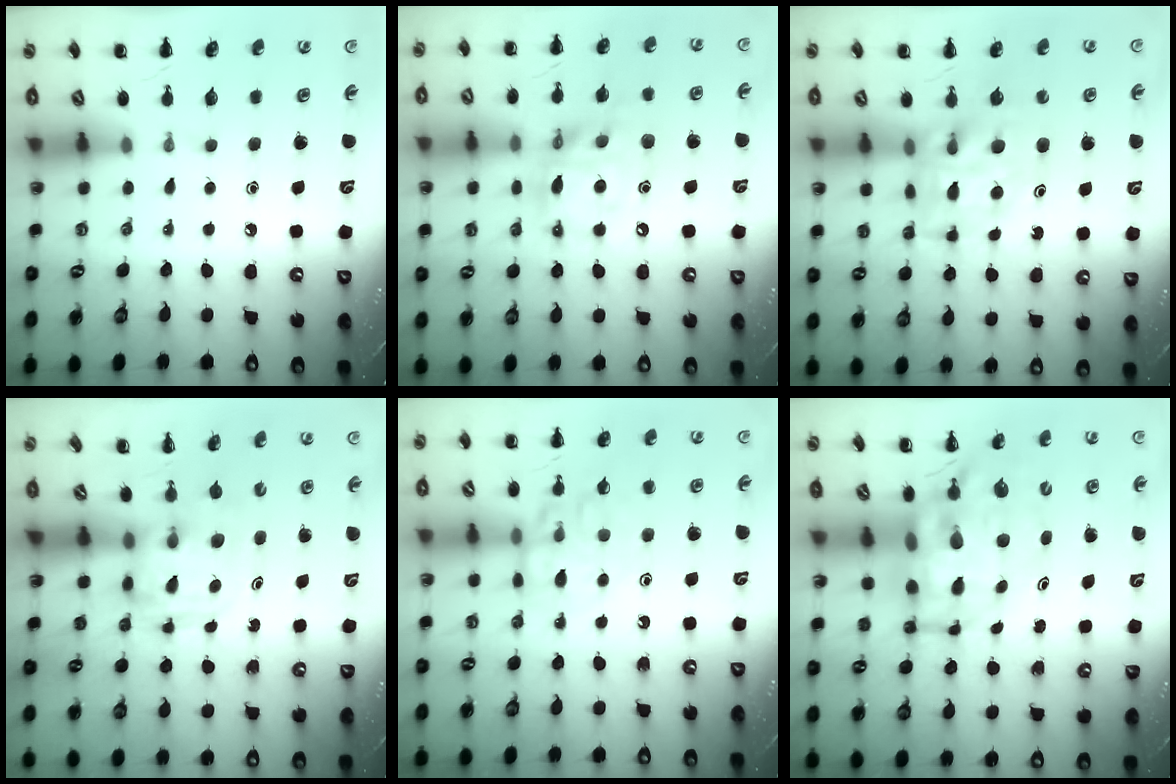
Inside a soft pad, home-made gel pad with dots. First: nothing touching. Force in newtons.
{"total": 12.9, "press": 12.4, "slide": 3.5}
{"total": 10.1, "press": 9.6, "slide": 3.0}
{"total": 3.8, "press": 3.7, "slide": 0.3}
{"total": 11.9, "press": 11.8, "slide": 1.3}
{"total": 9.7, "press": 9.2, "slide": 2.9}